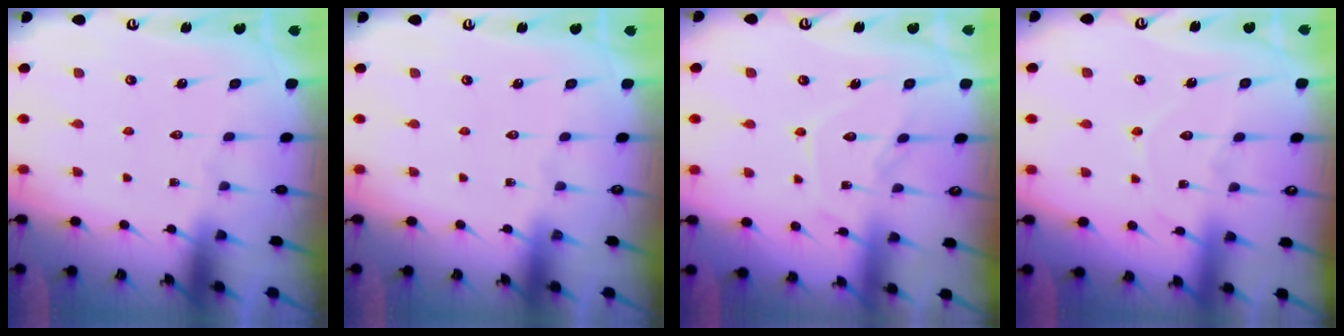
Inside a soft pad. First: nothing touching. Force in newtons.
{"total": 0.0}
{"total": 9.0, "press": 8.9, "slide": 0.8}
{"total": 7.4, "press": 7.4, "slide": 0.8}